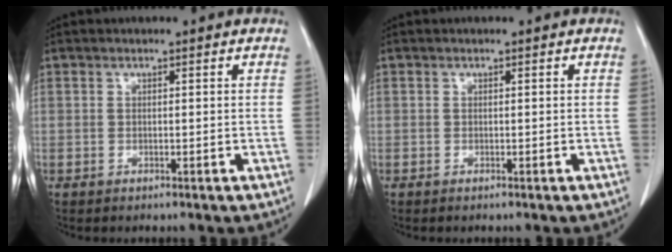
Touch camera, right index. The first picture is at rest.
{"total": 0.0}